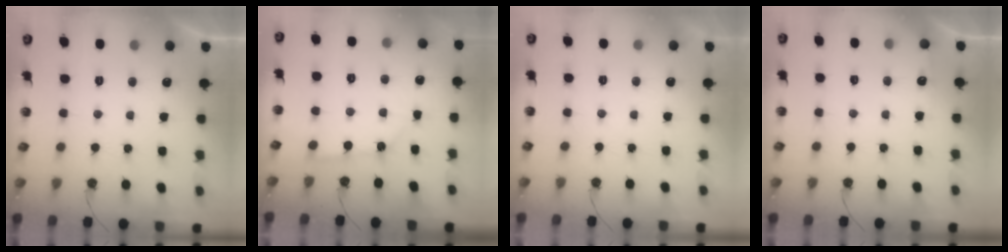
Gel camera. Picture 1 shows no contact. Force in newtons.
{"total": 2.6, "press": 2.6, "slide": 0.2}
{"total": 0.0}
{"total": 3.0, "press": 2.9, "slide": 0.4}